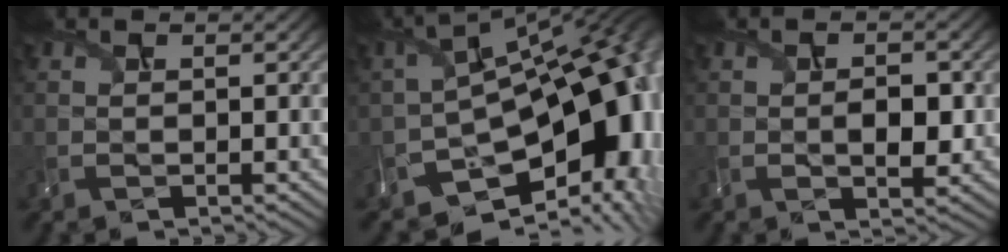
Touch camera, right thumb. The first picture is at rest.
{"total": 14.1, "force": [-5.4, 7.6, 10.5], "torque": [-0.147, -0.024, -0.059]}
{"total": 2.7, "force": [-0.4, 0.9, 2.5], "torque": [-0.053, 0.001, 0.005]}